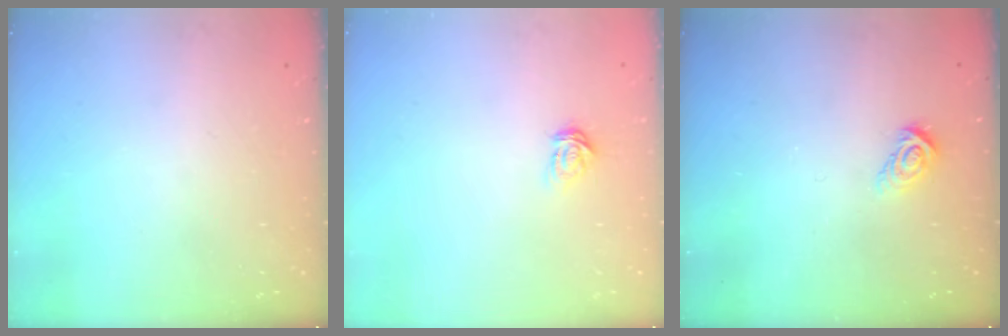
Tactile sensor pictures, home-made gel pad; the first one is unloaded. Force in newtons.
{"total": 3.5, "press": 3.5, "slide": 0.3}
{"total": 5.4, "press": 5.4, "slide": 0.3}